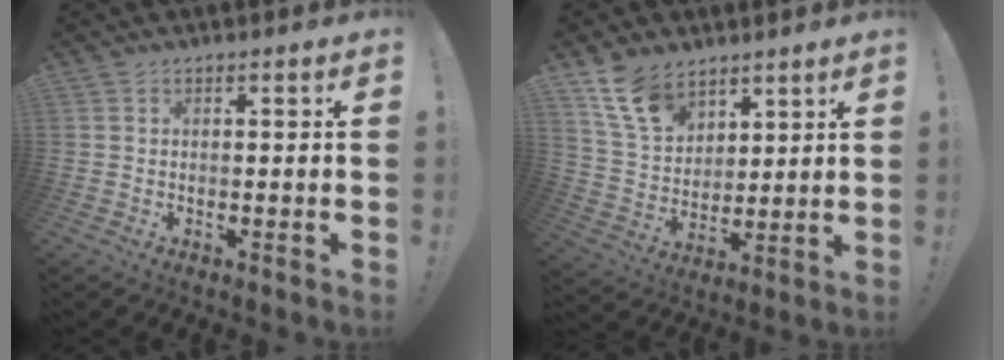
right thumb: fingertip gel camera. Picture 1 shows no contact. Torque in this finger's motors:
{"motor_torque": [1.28, 1.40, 0.36, -0.31, 0.06]}